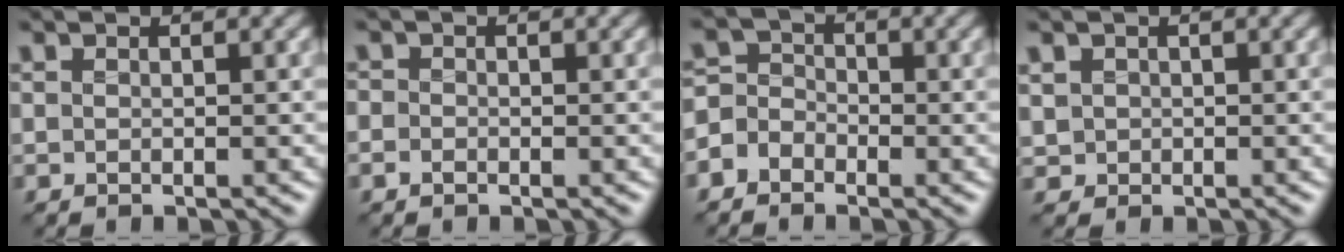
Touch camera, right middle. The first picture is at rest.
{"total": 1.0, "force": [-0.4, 0.7, 0.4], "torque": [-0.006, -0.002, -0.010]}
{"total": 3.0, "force": [-1.6, 2.3, 1.0], "torque": [-0.009, 0.008, -0.040]}
{"total": 1.3, "force": [0.2, 1.3, 0.3], "torque": [-0.006, -0.003, 0.007]}